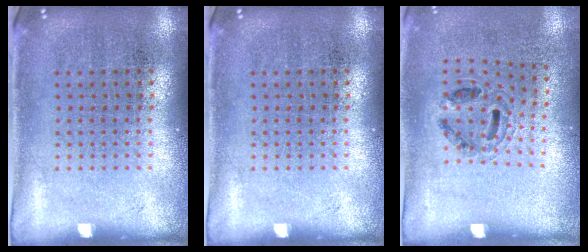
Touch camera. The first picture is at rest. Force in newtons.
{"total": 0.0}
{"total": 1.0, "press": 0.8, "slide": 0.5}